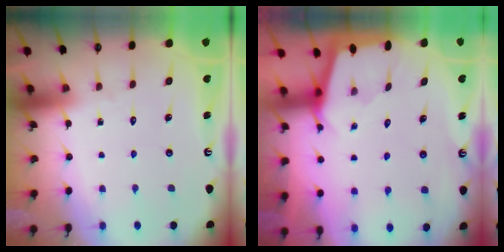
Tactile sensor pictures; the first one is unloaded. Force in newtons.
{"total": 1.8, "press": 1.8, "slide": 0.1}